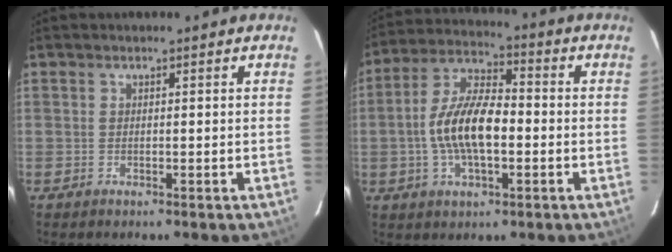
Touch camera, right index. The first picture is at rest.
{"total": 12.2, "force": [-2.0, 5.1, 10.9], "torque": [-0.221, 0.010, -0.038]}